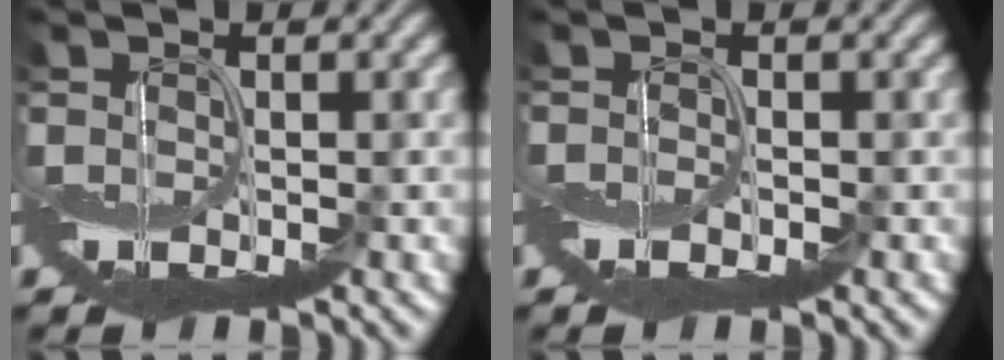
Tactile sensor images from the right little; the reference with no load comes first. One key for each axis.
{"total": 0.8, "fx": -0.7, "fy": -0.1, "fz": 0.3, "tx": -0.009, "ty": 0.000, "tz": -0.016}